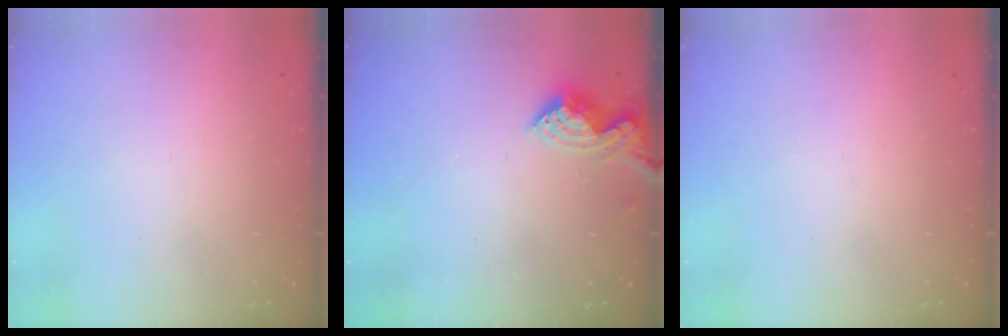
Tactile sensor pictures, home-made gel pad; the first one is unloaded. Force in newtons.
{"total": 8.3, "press": 8.3, "slide": 0.2}
{"total": 0.0}